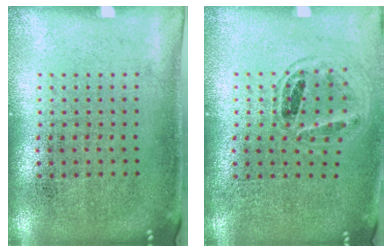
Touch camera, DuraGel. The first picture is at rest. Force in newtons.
{"total": 0.8, "press": 0.8, "slide": 0.1}